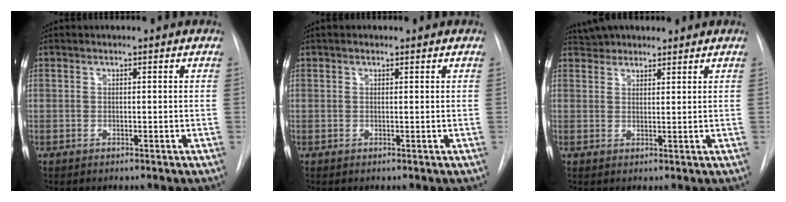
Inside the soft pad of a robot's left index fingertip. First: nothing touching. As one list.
[{"total": 0.6, "force": [0.5, 0.3, 0.2], "torque": [-0.008, 0.005, 0.006]}, {"total": 4.0, "force": [3.7, 1.6, 0.4], "torque": [-0.008, 0.028, 0.064]}]